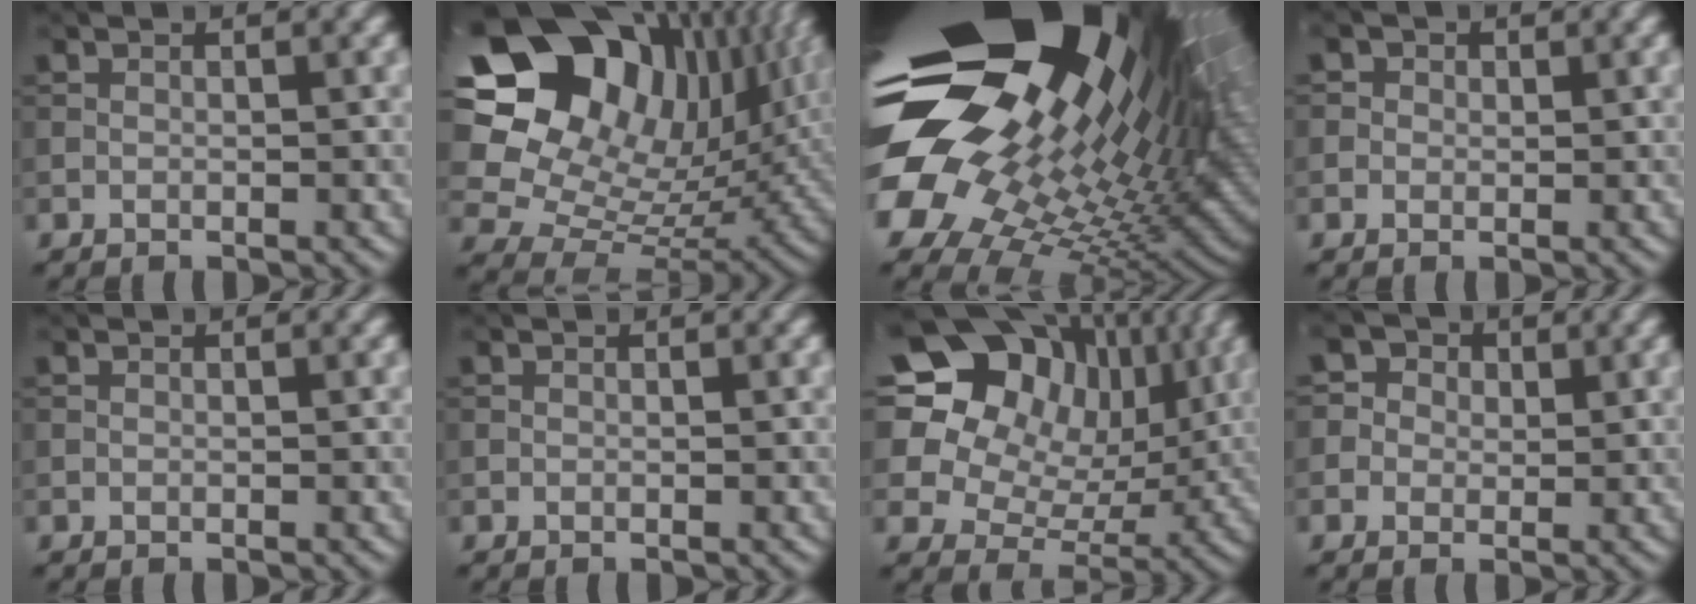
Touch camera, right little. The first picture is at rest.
{"total": 17.7, "force": [7.2, 12.4, 10.4], "torque": [-0.246, 0.047, 0.138]}
{"total": 17.6, "force": [5.8, 8.7, 14.1], "torque": [-0.236, -0.018, 0.120]}
{"total": 1.0, "force": [-0.5, -0.4, -0.8], "torque": [0.022, -0.008, -0.023]}
{"total": 0.0}
{"total": 0.0}
{"total": 16.7, "force": [7.7, 12.4, 8.0], "torque": [-0.201, 0.059, 0.119]}
{"total": 2.0, "force": [0.7, 1.8, 0.4], "torque": [0.007, 0.004, -0.016]}